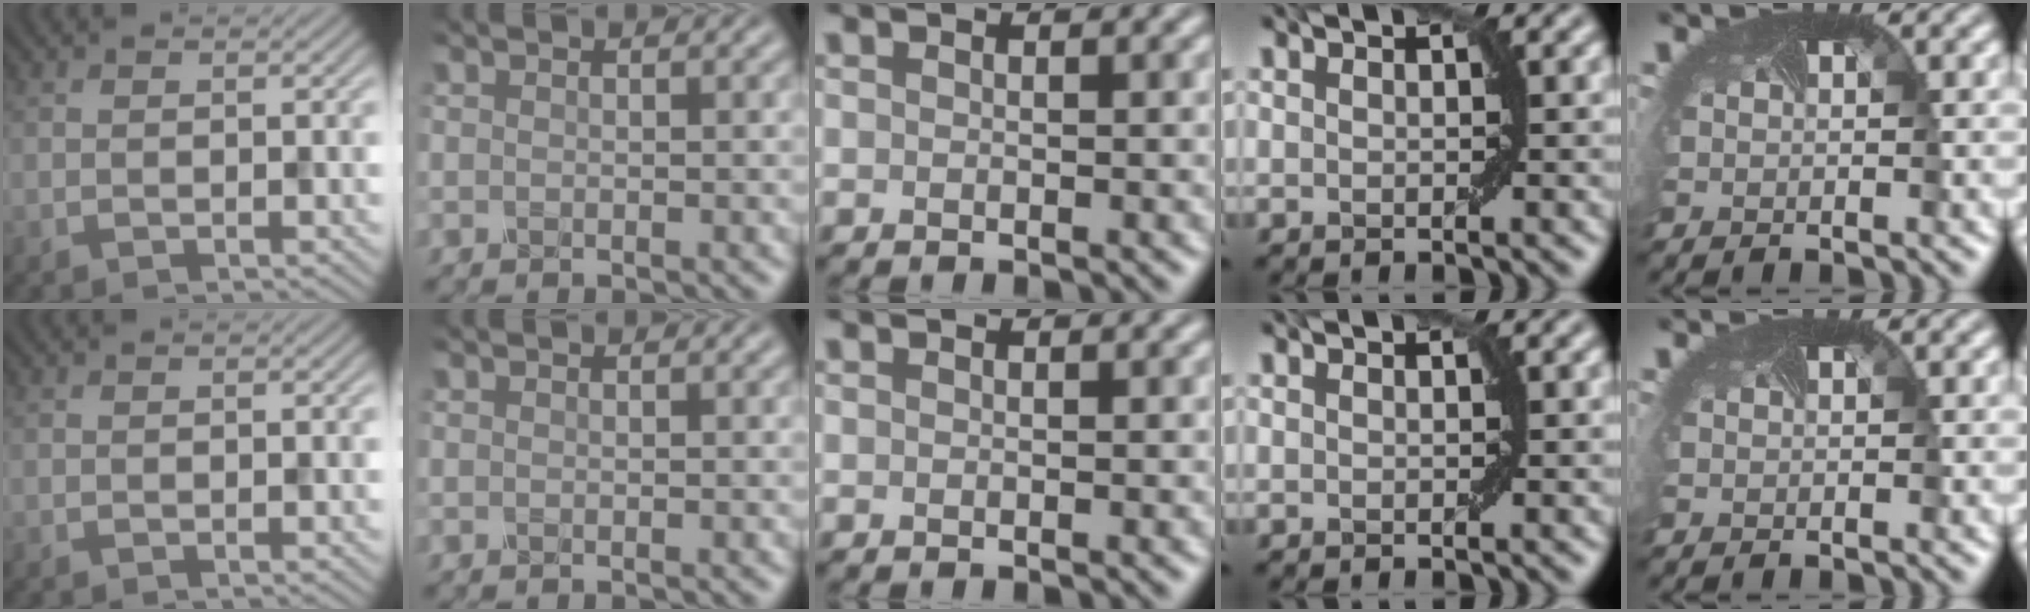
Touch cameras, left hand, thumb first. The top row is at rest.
{}